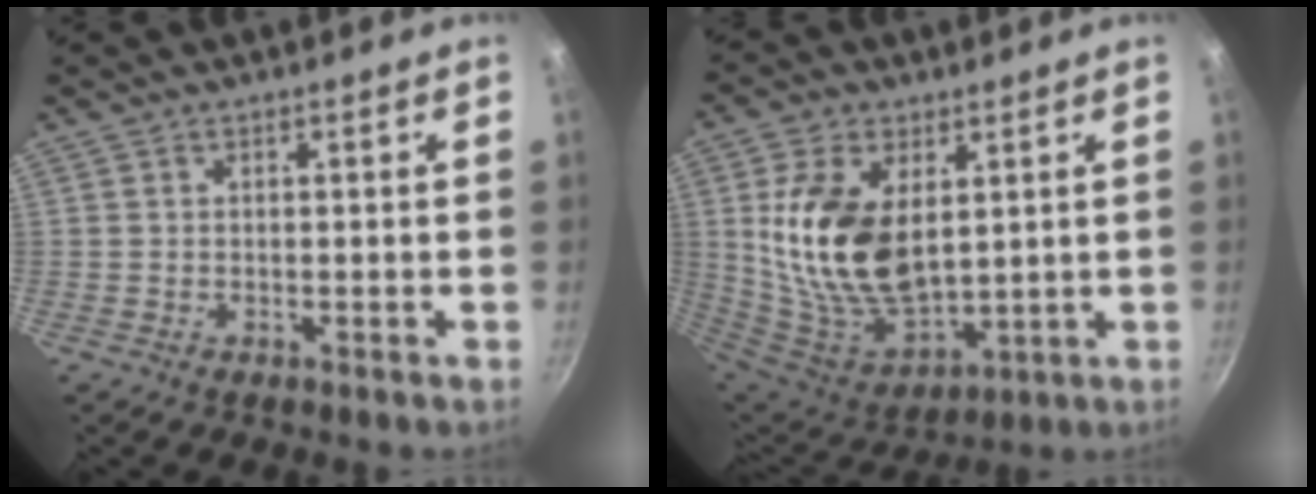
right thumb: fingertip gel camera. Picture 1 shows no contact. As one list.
[{"total": 18.4, "force": [3.9, 10.9, 14.2], "torque": [-0.255, -0.032, 0.089]}]